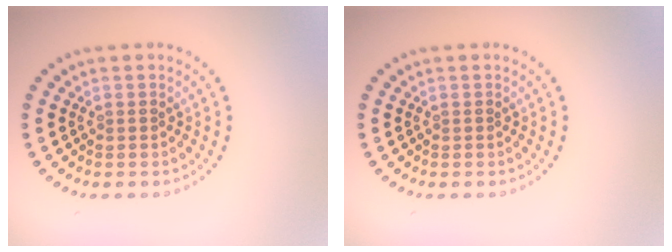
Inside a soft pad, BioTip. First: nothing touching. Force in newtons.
{"total": 0.0}